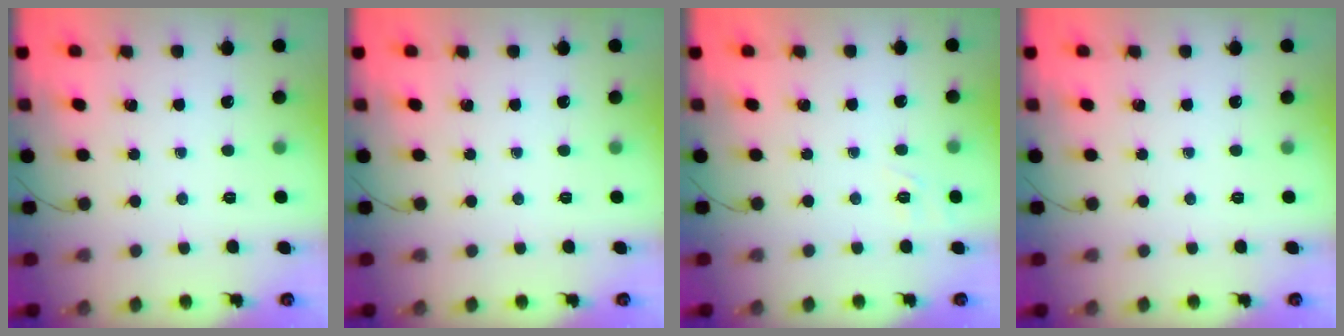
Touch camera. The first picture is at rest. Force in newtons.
{"total": 0.0}
{"total": 1.6, "press": 0.2, "slide": 1.6}
{"total": 0.0}